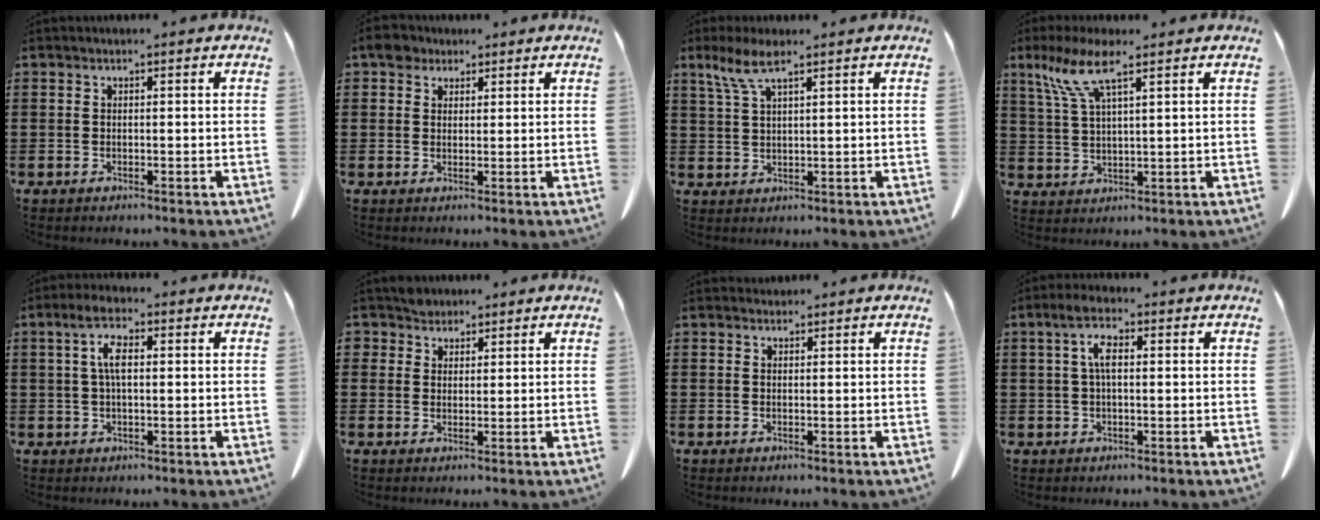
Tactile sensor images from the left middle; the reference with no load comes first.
{"total": 3.3, "force": [2.5, 2.0, 1.0], "torque": [-0.023, 0.008, 0.045]}
{"total": 5.1, "force": [3.2, 0.9, 3.9], "torque": [-0.092, -0.003, 0.055]}
{"total": 7.6, "force": [4.7, 1.2, 5.8], "torque": [-0.133, -0.006, 0.081]}
{"total": 5.5, "force": [1.3, 1.9, 5.0], "torque": [-0.109, 0.006, 0.019]}
{"total": 2.8, "force": [2.4, 1.5, 0.0], "torque": [-0.010, 0.008, 0.048]}
{"total": 0.8, "force": [0.8, 0.3, 0.0], "torque": [-0.002, 0.001, 0.016]}
{"total": 5.0, "force": [1.1, 1.7, 4.6], "torque": [-0.101, 0.008, 0.015]}